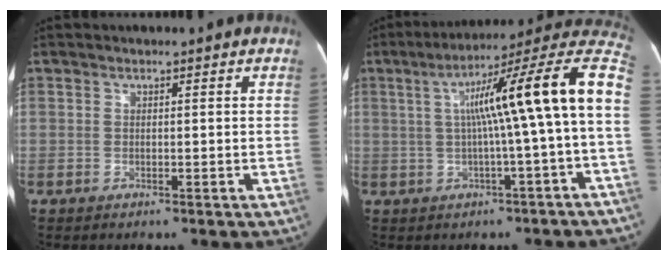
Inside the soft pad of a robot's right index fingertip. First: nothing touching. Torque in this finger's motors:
{"motor_torque": [1.28, -0.22, 0.63, 0.21]}